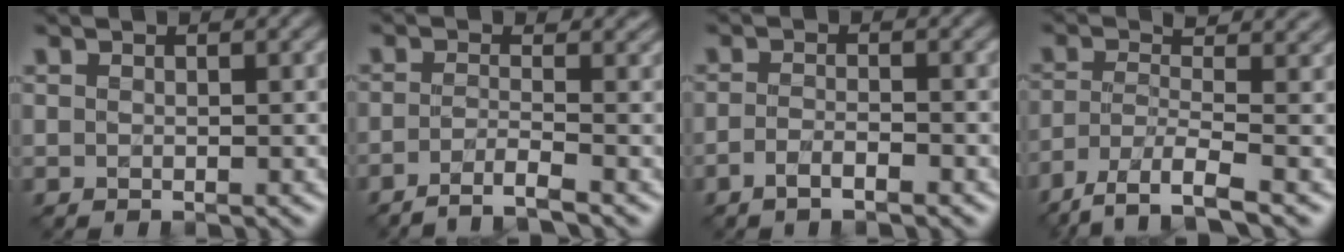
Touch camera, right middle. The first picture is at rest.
{"total": 3.0, "force": [-1.9, 0.6, 2.3], "torque": [-0.030, 0.005, -0.053]}
{"total": 1.9, "force": [-1.3, 0.5, 1.4], "torque": [-0.027, -0.001, -0.026]}
{"total": 6.3, "force": [-3.4, 1.8, 5.0], "torque": [-0.092, -0.001, -0.073]}